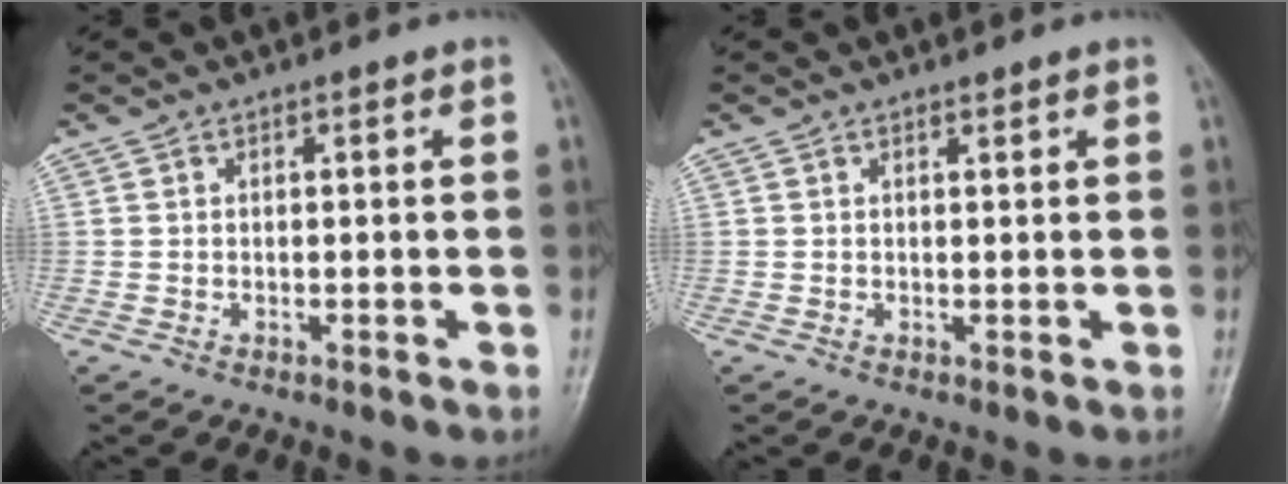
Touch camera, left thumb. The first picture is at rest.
{"total": 0.8, "force": [0.5, 0.4, 0.4], "torque": [-0.002, -0.002, 0.007]}